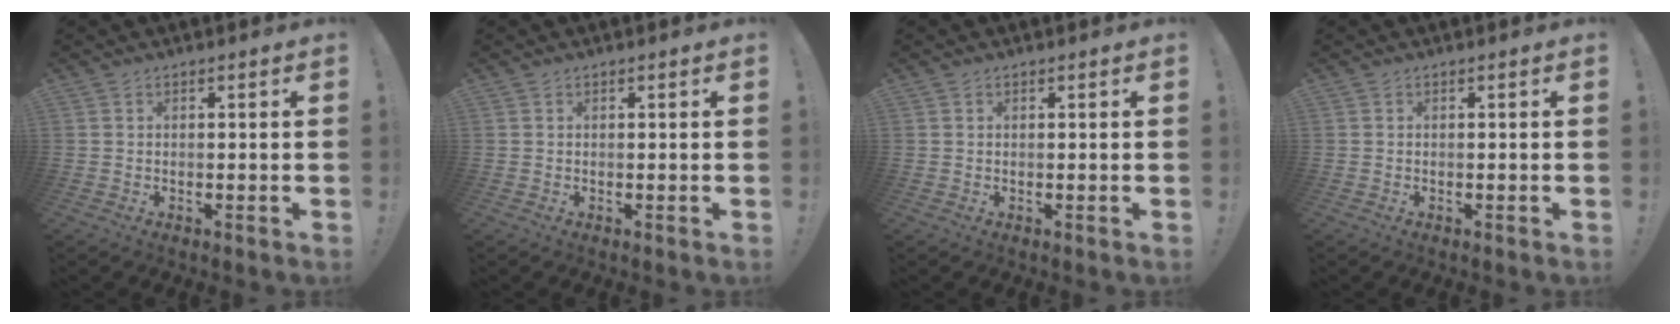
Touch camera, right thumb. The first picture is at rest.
{"total": 0.0}
{"total": 0.0}
{"total": 0.0}